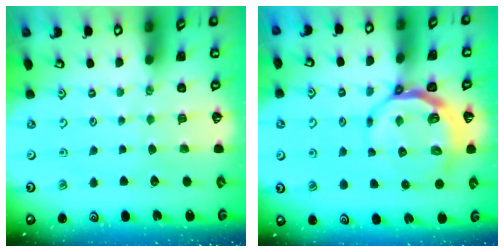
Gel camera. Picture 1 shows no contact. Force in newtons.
{"total": 7.4, "press": 6.6, "slide": 3.5}